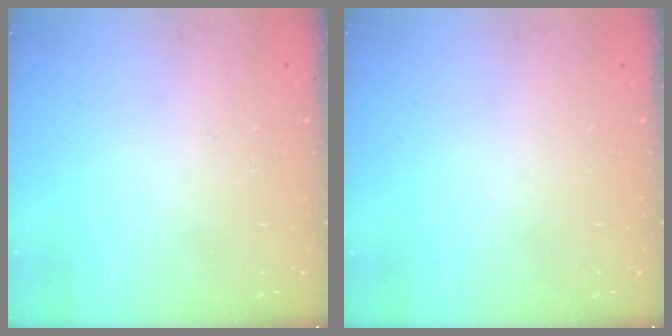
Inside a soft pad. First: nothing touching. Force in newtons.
{"total": 0.0}